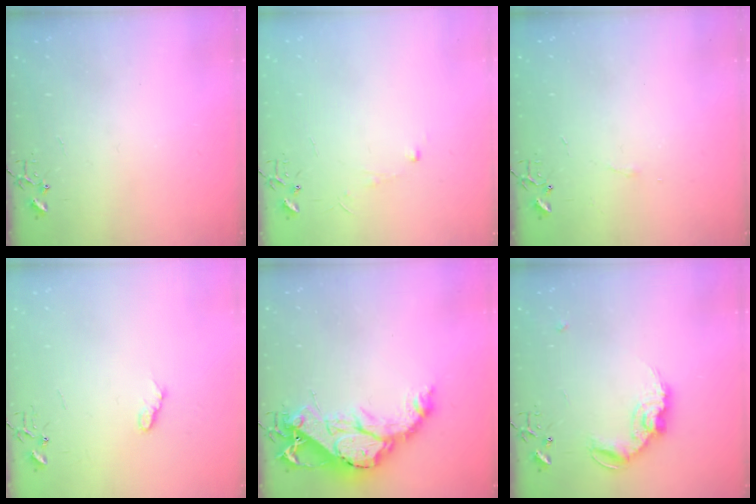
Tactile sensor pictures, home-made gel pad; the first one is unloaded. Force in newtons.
{"total": 3.9, "press": 3.8, "slide": 0.4}
{"total": 3.3, "press": 3.2, "slide": 0.6}
{"total": 7.2, "press": 7.1, "slide": 0.7}
{"total": 18.0, "press": 17.9, "slide": 1.7}
{"total": 12.7, "press": 12.7, "slide": 0.5}